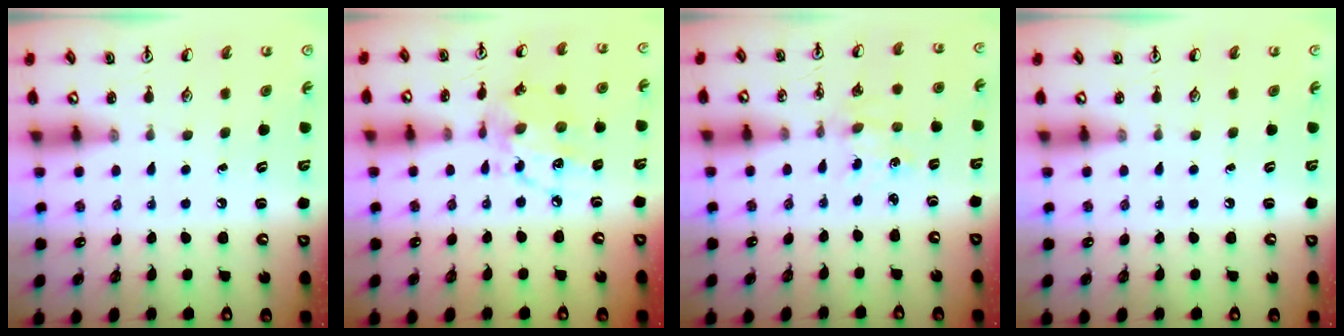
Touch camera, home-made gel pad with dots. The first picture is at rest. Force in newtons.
{"total": 11.3, "press": 11.3, "slide": 0.7}
{"total": 0.9, "press": 0.9, "slide": 0.2}
{"total": 0.0}